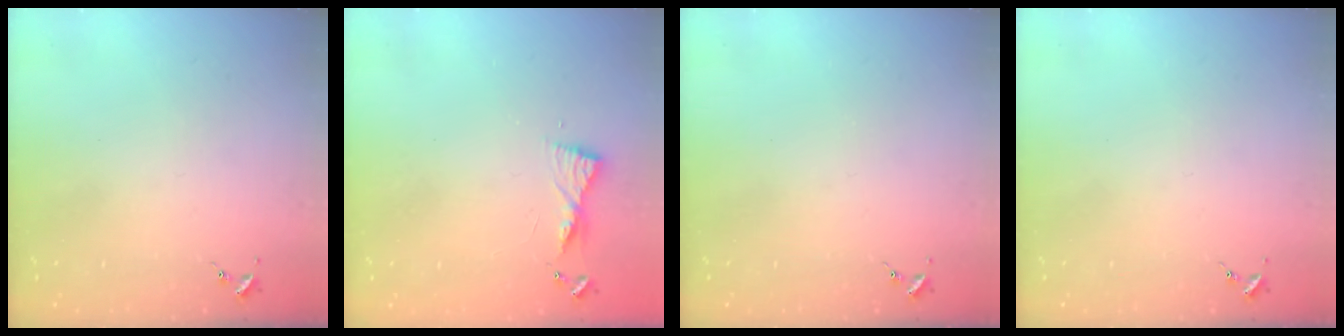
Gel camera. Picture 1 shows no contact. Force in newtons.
{"total": 5.6, "press": 5.6, "slide": 0.5}
{"total": 0.0}
{"total": 0.0}